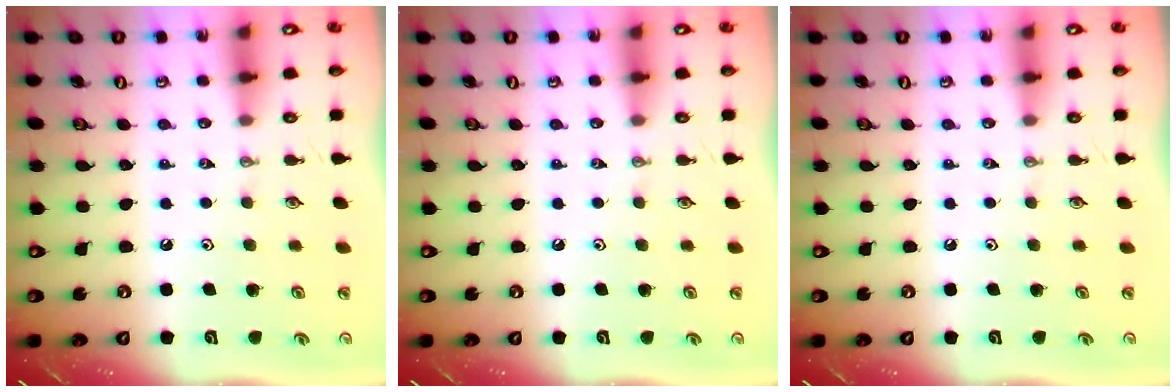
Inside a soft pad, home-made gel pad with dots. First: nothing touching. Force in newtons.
{"total": 0.0}
{"total": 0.0}